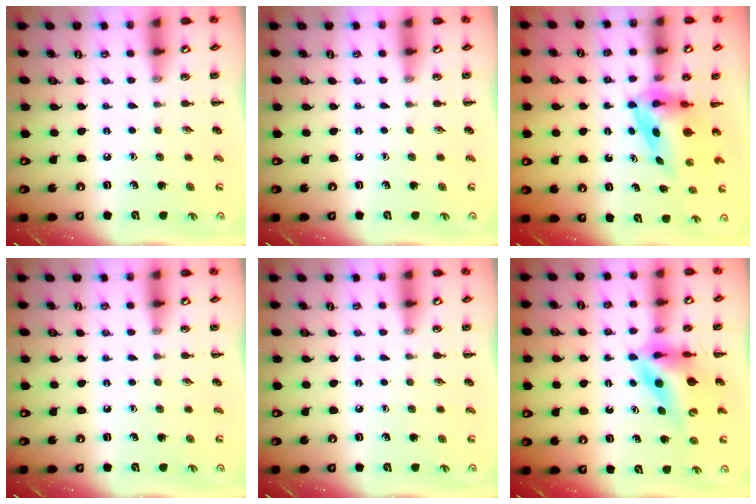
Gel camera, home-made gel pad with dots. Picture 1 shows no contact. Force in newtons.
{"total": 0.0}
{"total": 4.0, "press": 3.9, "slide": 0.7}
{"total": 0.0}
{"total": 0.0}
{"total": 11.1, "press": 10.5, "slide": 3.6}